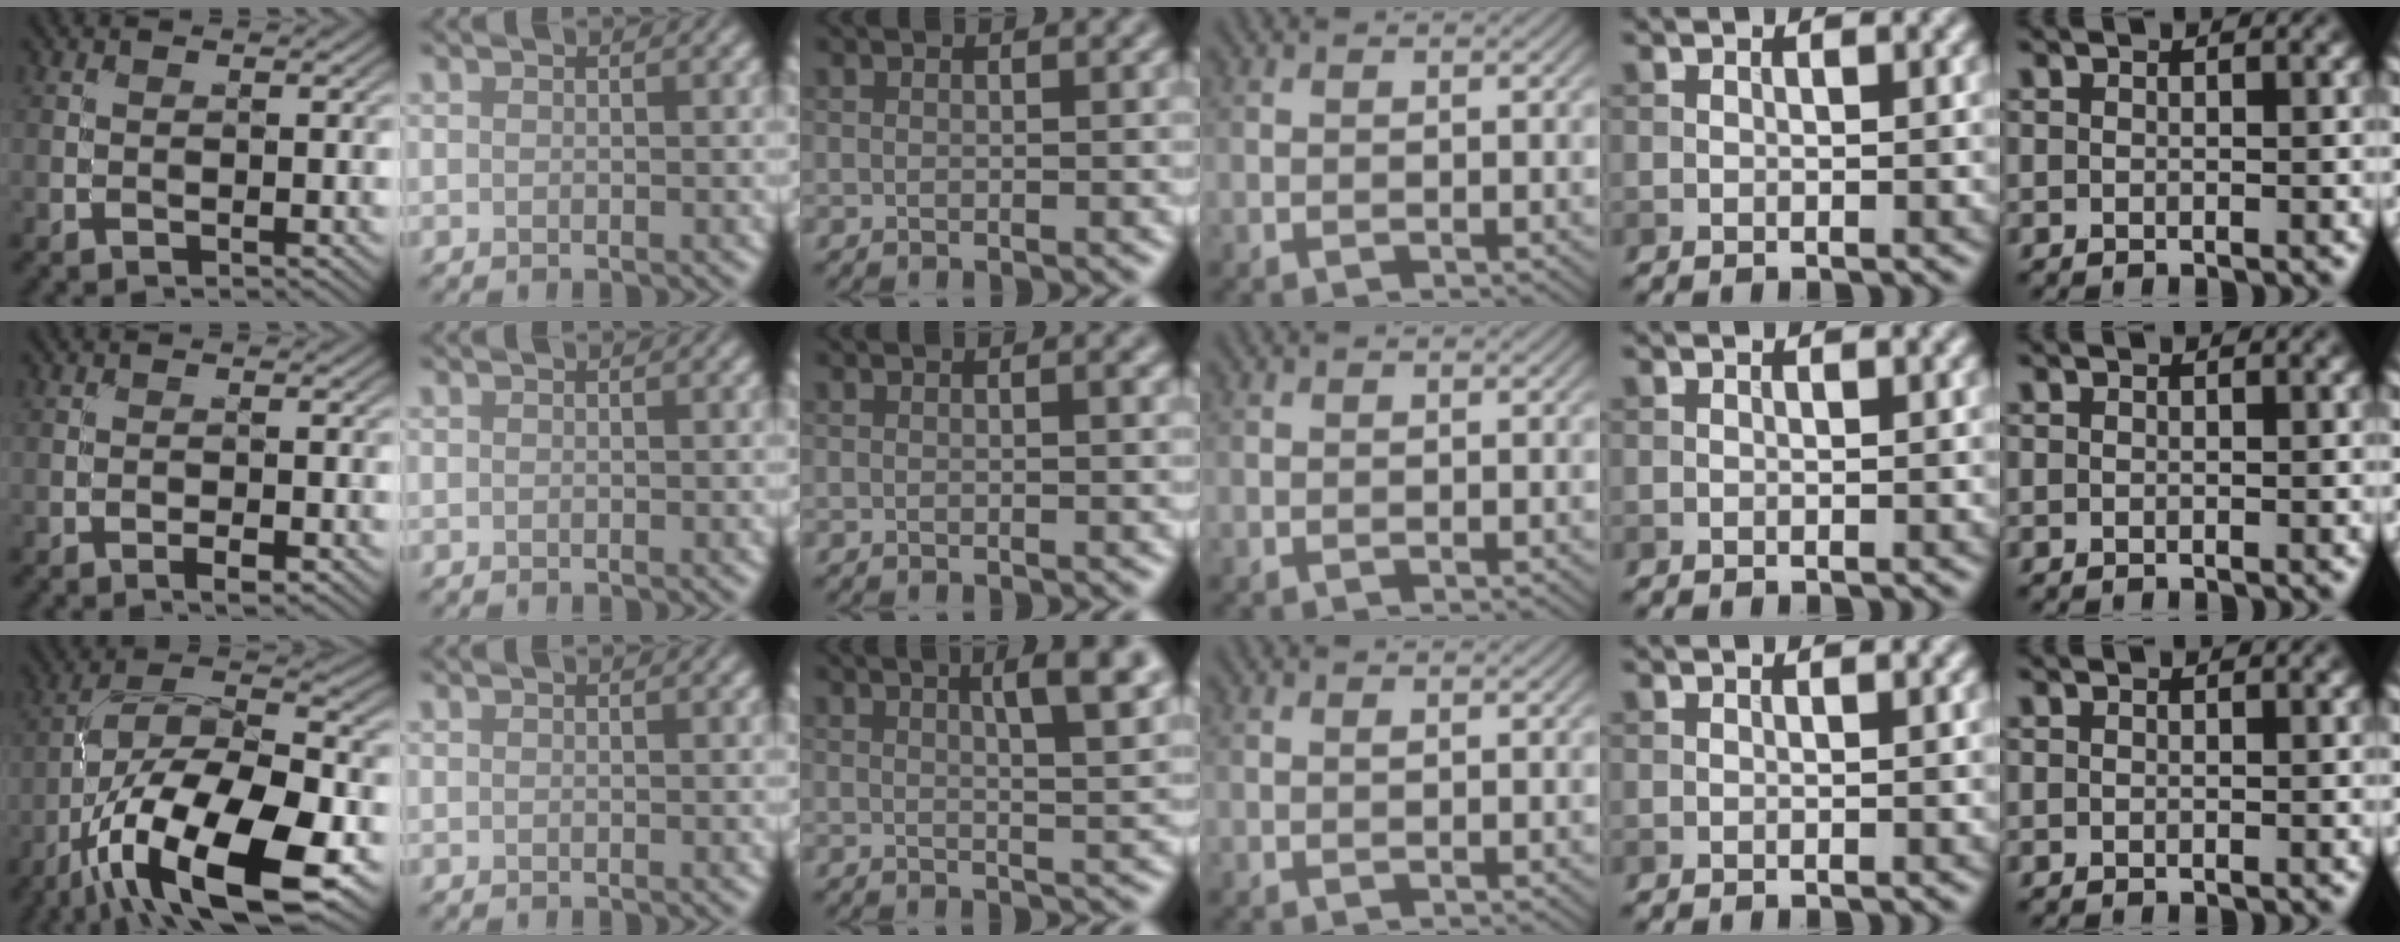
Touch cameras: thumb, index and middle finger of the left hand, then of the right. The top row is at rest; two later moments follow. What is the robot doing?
{"motion": "unscrew", "object": "medicine bottle"}